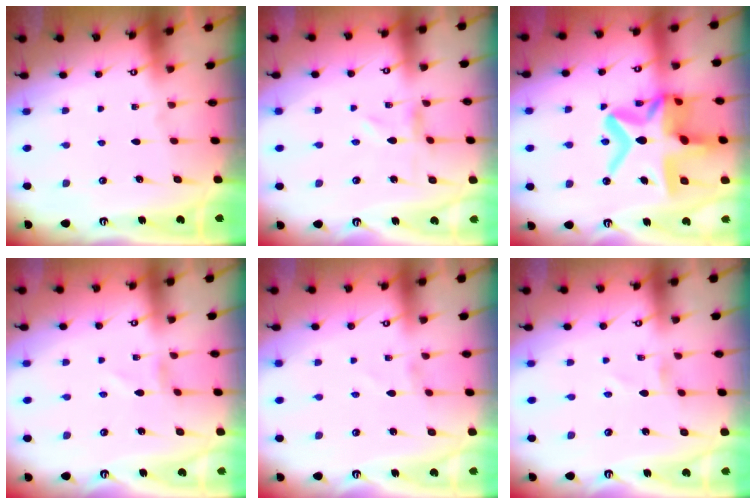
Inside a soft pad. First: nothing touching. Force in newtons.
{"total": 0.0}
{"total": 23.5, "press": 23.3, "slide": 2.5}
{"total": 1.0, "press": 1.0, "slide": 0.1}
{"total": 1.5, "press": 1.5, "slide": 0.1}
{"total": 0.0}